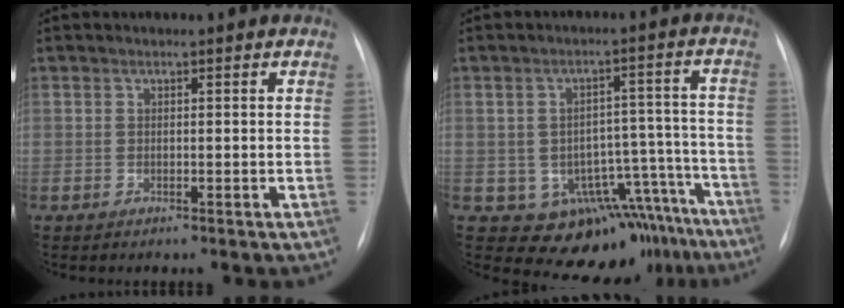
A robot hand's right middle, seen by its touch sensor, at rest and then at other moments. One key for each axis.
{"total": 14.3, "fx": -10.8, "fy": 8.7, "fz": 3.4, "tx": -0.010, "ty": 0.063, "tz": -0.123}